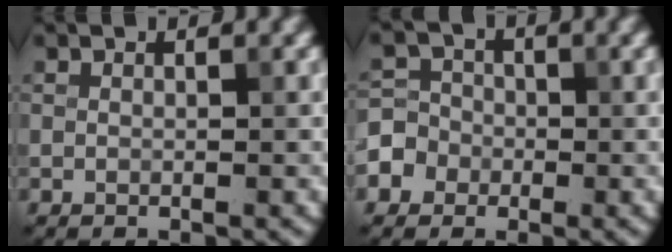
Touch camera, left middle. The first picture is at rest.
{"total": 4.7, "force": [-1.9, 4.1, 0.9], "torque": [0.002, 0.005, -0.052]}